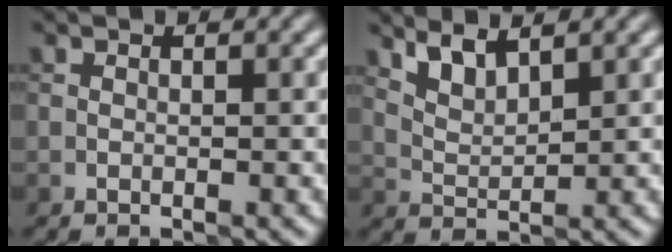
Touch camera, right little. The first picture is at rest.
{"total": 2.5, "force": [2.1, 0.5, 1.2], "torque": [-0.028, -0.002, 0.047]}